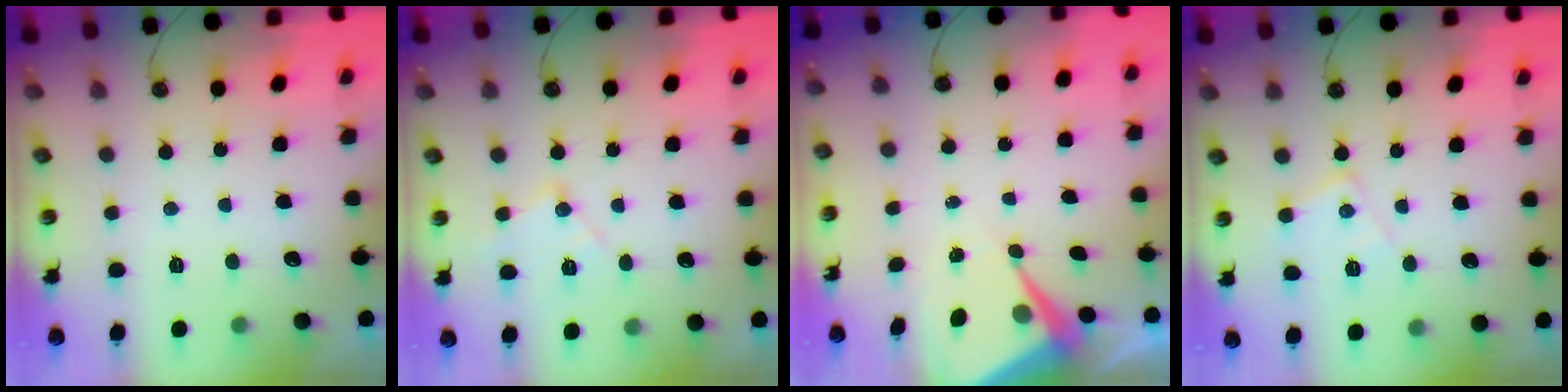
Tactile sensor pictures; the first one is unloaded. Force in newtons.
{"total": 10.2, "press": 10.2, "slide": 0.7}
{"total": 7.1, "press": 7.0, "slide": 0.5}
{"total": 8.5, "press": 8.5, "slide": 0.6}